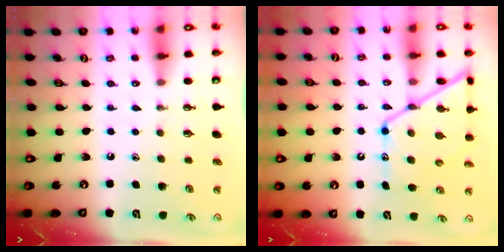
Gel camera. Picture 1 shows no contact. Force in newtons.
{"total": 14.7, "press": 14.7, "slide": 0.7}